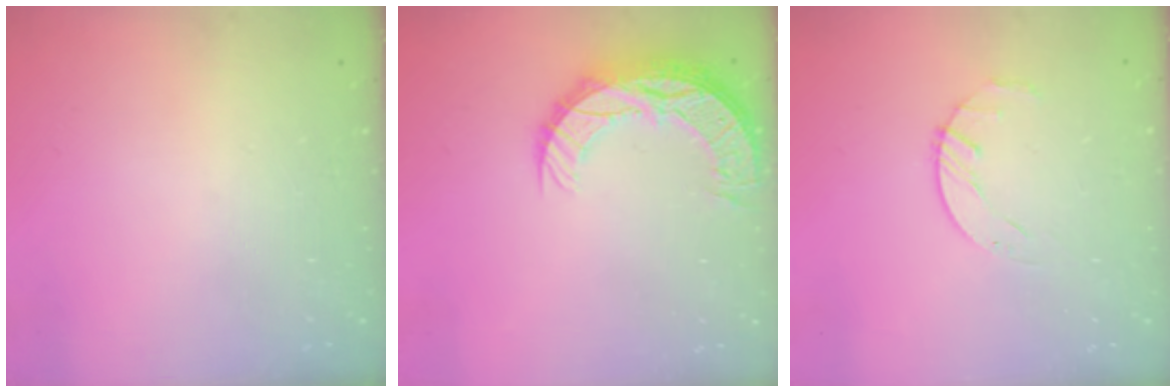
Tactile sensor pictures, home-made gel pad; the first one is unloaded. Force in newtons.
{"total": 12.2, "press": 12.2, "slide": 0.8}
{"total": 2.1, "press": 2.1, "slide": 0.3}